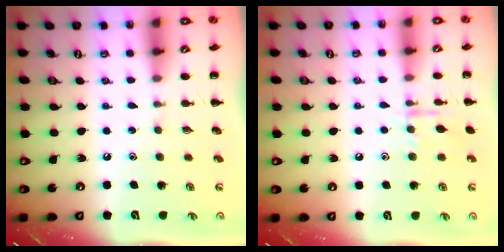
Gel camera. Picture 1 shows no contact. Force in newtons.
{"total": 7.9, "press": 7.8, "slide": 0.8}